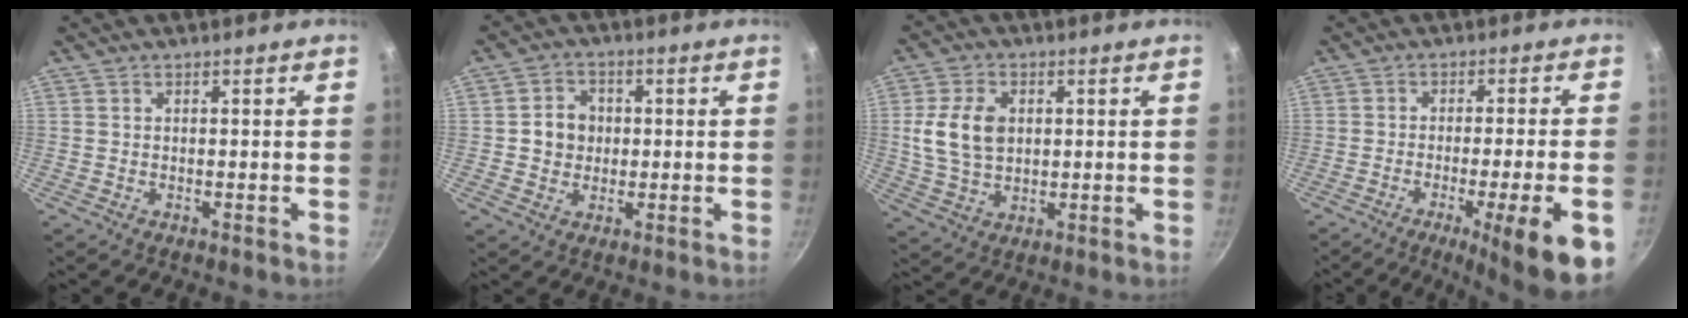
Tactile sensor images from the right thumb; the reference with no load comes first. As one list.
[{"total": 5.7, "force": [0.3, 5.1, 2.5], "torque": [-0.012, 0.006, -0.003]}, {"total": 9.8, "force": [1.5, 6.8, 6.8], "torque": [-0.116, 0.000, 0.029]}, {"total": 13.7, "force": [-5.9, 1.5, 12.3], "torque": [-0.157, 0.016, -0.080]}]